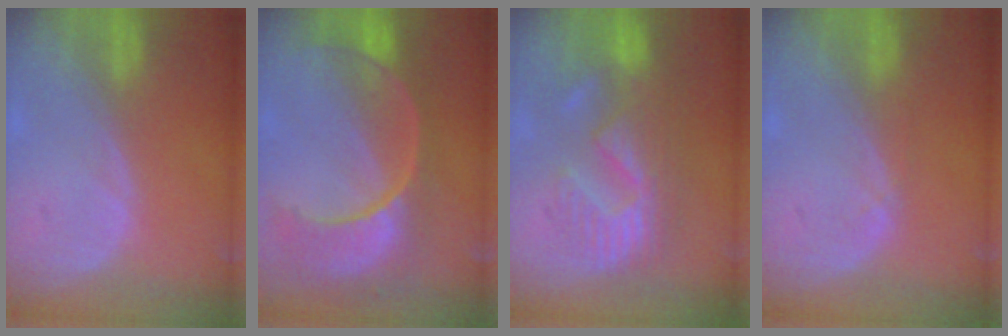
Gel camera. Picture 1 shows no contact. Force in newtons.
{"total": 10.9, "press": 9.2, "slide": 5.9}
{"total": 9.8, "press": 9.5, "slide": 2.5}
{"total": 0.9, "press": 0.8, "slide": 0.2}